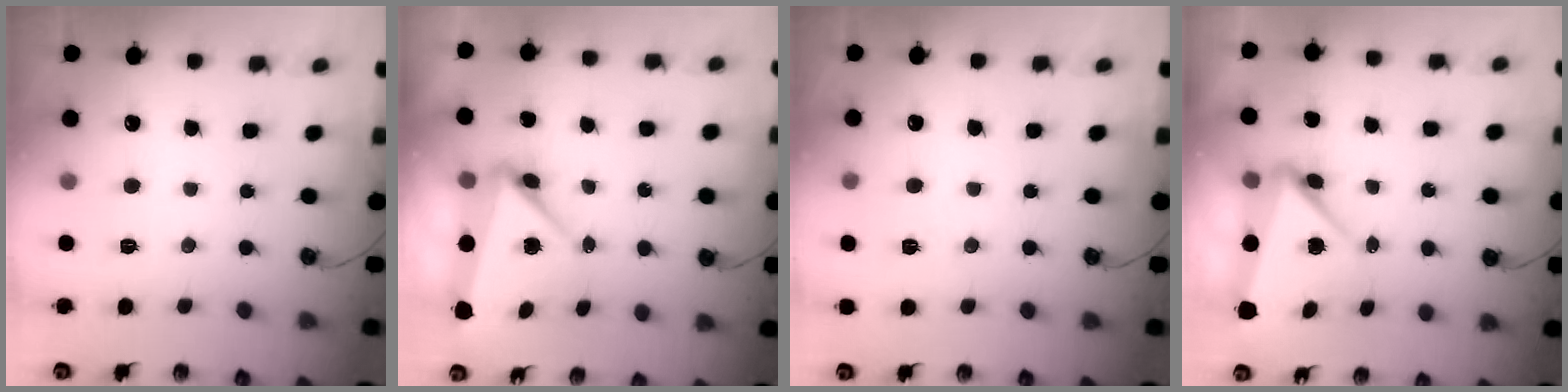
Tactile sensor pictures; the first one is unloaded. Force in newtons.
{"total": 8.1, "press": 6.7, "slide": 4.5}
{"total": 3.2, "press": 3.1, "slide": 0.8}
{"total": 6.9, "press": 4.8, "slide": 4.9}